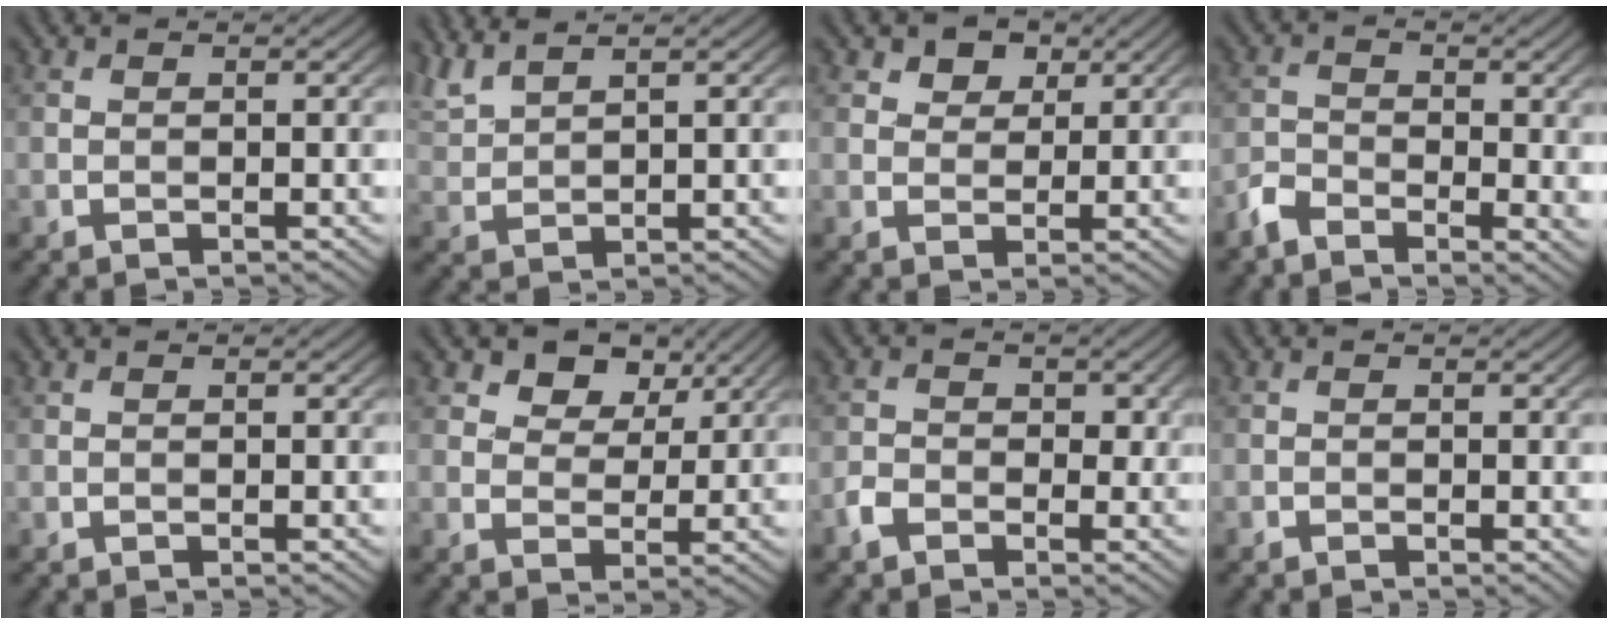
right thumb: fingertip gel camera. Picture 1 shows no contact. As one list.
[{"total": 4.3, "force": [3.7, 0.8, 2.1], "torque": [-0.061, 0.014, 0.083]}, {"total": 3.9, "force": [2.3, 2.6, 1.7], "torque": [-0.032, -0.008, 0.045]}, {"total": 4.5, "force": [-2.6, 2.2, 2.9], "torque": [-0.057, -0.006, -0.058]}, {"total": 0.0}, {"total": 6.1, "force": [3.7, 4.0, 2.9], "torque": [-0.049, -0.014, 0.069]}, {"total": 2.7, "force": [-1.1, 2.0, 1.4], "torque": [-0.022, 0.000, -0.027]}, {"total": 0.5, "force": [-0.2, 0.3, 0.4], "torque": [-0.005, -0.004, -0.003]}]